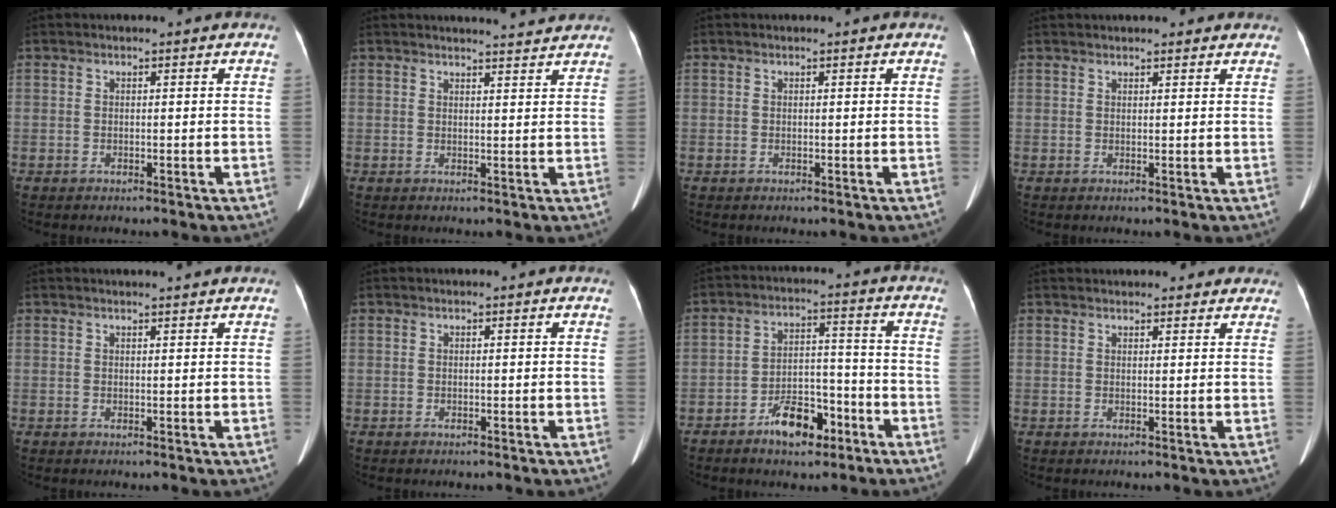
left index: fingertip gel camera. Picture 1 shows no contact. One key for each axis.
{"total": 4.4, "fx": 4.3, "fy": 0.0, "fz": 0.8, "tx": -0.017, "ty": 0.003, "tz": 0.048}
{"total": 0.0}
{"total": 5.1, "fx": 4.5, "fy": 1.5, "fz": 1.8, "tx": -0.014, "ty": 0.031, "tz": 0.053}
{"total": 2.5, "fx": 2.4, "fy": -0.1, "fz": 0.7, "tx": -0.010, "ty": 0.010, "tz": 0.029}
{"total": 0.0}
{"total": 8.0, "fx": -5.0, "fy": 3.6, "fz": 5.0, "tx": -0.091, "ty": 0.016, "tz": -0.079}
{"total": 8.9, "fx": 8.0, "fy": 2.9, "fz": 2.5, "tx": -0.008, "ty": 0.028, "tz": 0.090}